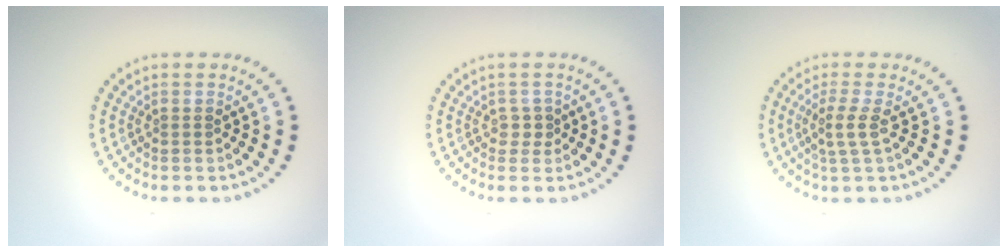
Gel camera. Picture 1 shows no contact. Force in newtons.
{"total": 1.2, "press": 0.9, "slide": 0.7}
{"total": 2.0, "press": 1.5, "slide": 1.3}